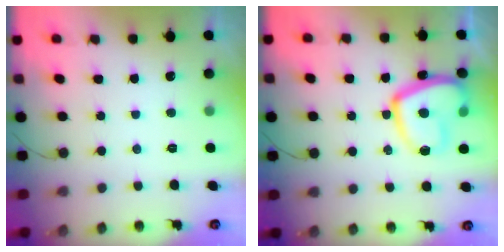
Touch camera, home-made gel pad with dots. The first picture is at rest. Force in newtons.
{"total": 16.5, "press": 16.4, "slide": 1.5}